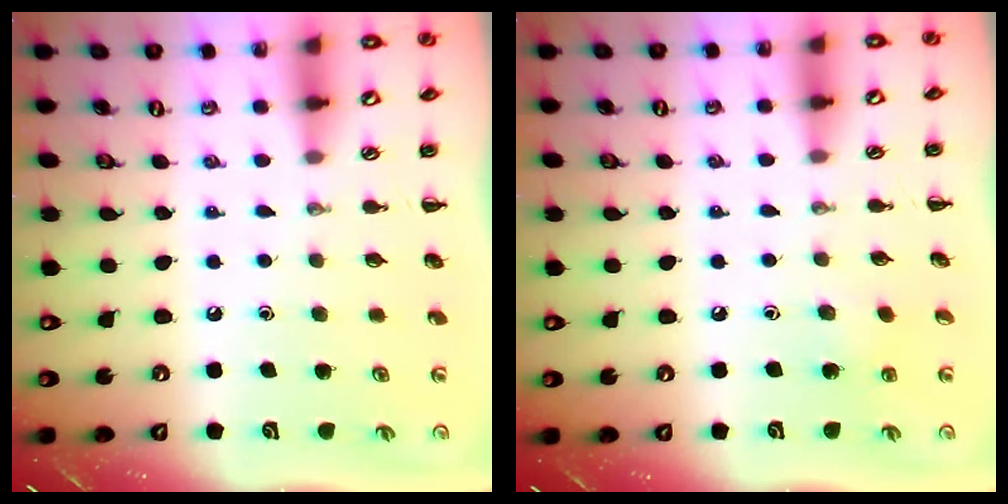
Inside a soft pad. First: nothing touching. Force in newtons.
{"total": 5.7, "press": 5.5, "slide": 1.6}